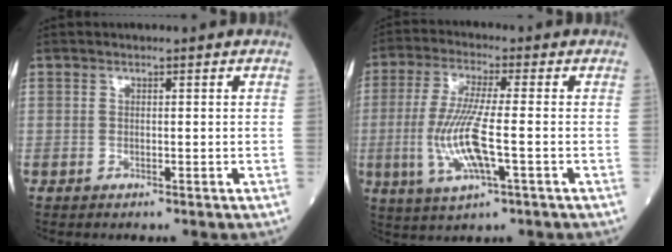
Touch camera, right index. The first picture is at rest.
{"total": 10.2, "force": [-2.2, 1.1, 9.9], "torque": [-0.208, -0.009, -0.045]}